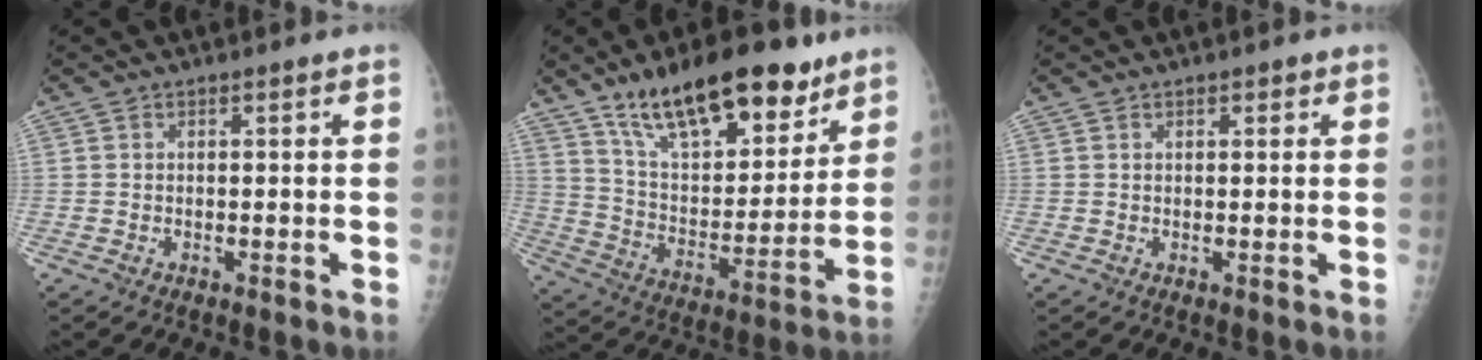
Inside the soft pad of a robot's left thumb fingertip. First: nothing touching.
{"total": 23.6, "force": [15.7, 9.5, 14.9], "torque": [-0.197, -0.058, 0.267]}
{"total": 1.2, "force": [0.8, 0.6, 0.7], "torque": [-0.003, -0.002, 0.009]}